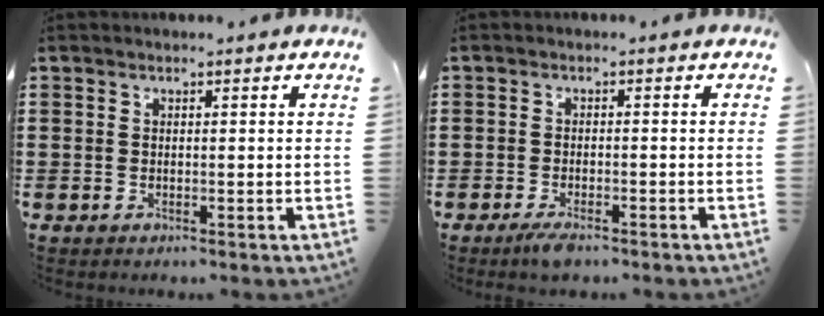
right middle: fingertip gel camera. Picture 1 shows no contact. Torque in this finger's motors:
{"motor_torque": [0.22, 0.22, 0.11, 0.02]}